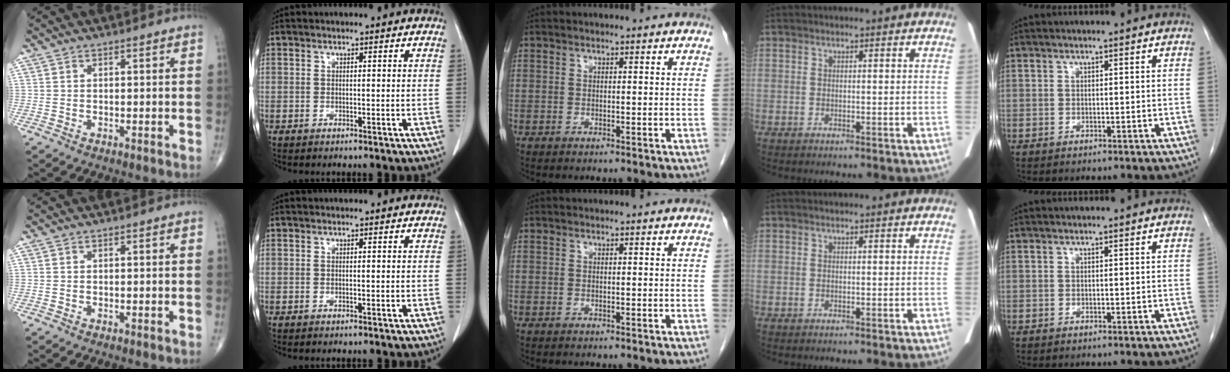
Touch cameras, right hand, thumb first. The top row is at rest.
{}